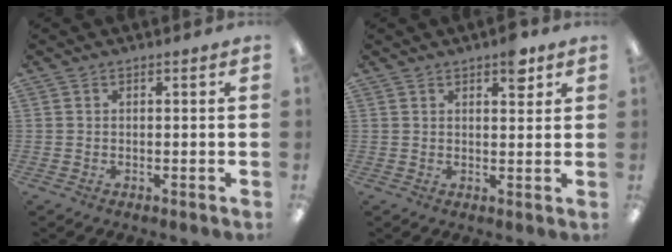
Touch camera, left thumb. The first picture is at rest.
{"total": 4.9, "force": [3.0, 2.1, 3.3], "torque": [-0.031, -0.012, 0.046]}